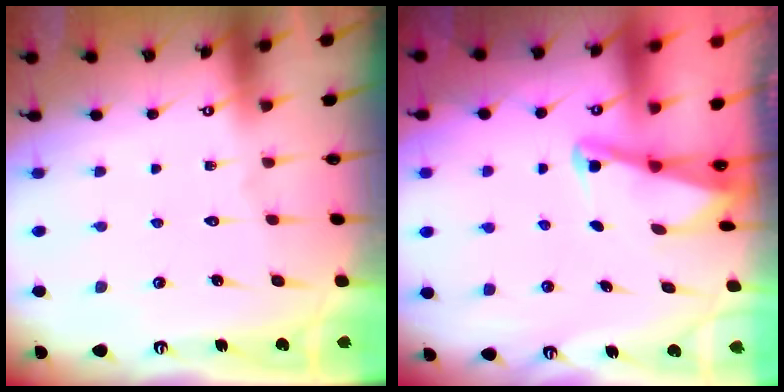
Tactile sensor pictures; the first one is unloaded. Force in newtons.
{"total": 2.1, "press": 2.0, "slide": 0.4}